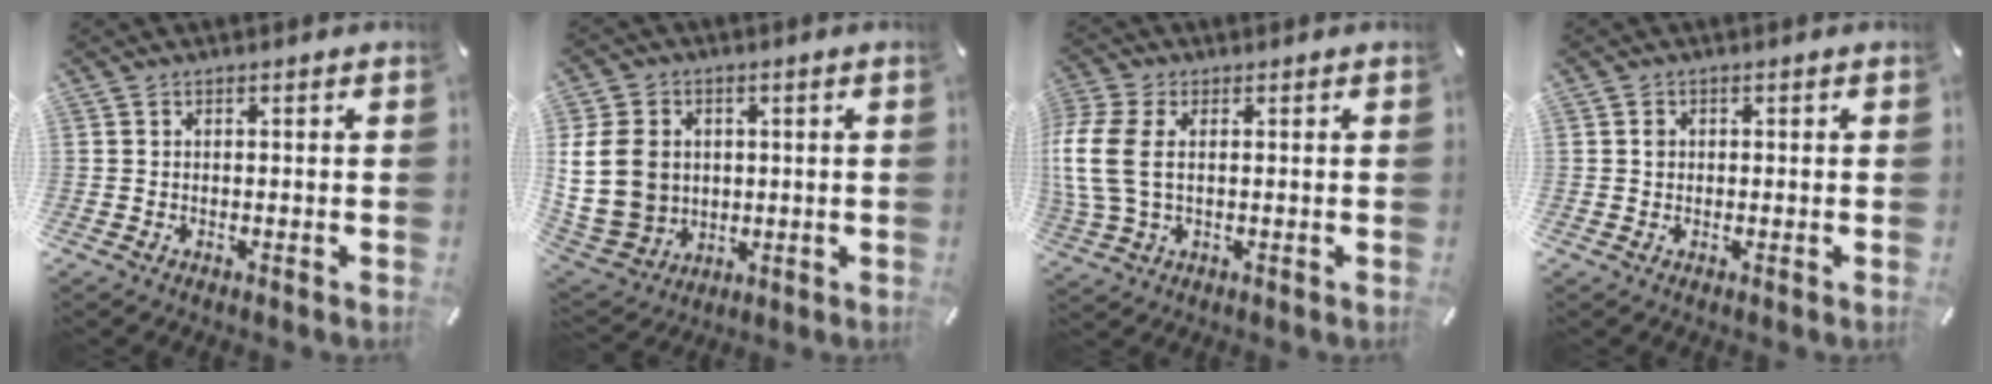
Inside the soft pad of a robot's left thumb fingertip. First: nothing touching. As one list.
[{"total": 13.7, "force": [2.0, 11.7, 6.9], "torque": [-0.164, -0.002, 0.036]}, {"total": 9.2, "force": [1.3, 5.7, 7.1], "torque": [-0.177, -0.004, 0.023]}, {"total": 1.0, "force": [0.1, 0.9, 0.4], "torque": [0.001, 0.001, -0.002]}]